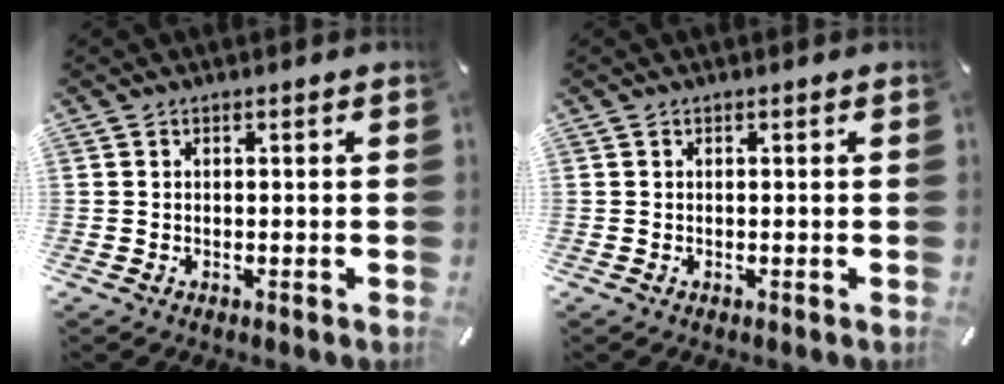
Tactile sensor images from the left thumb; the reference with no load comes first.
{"total": 0.0}